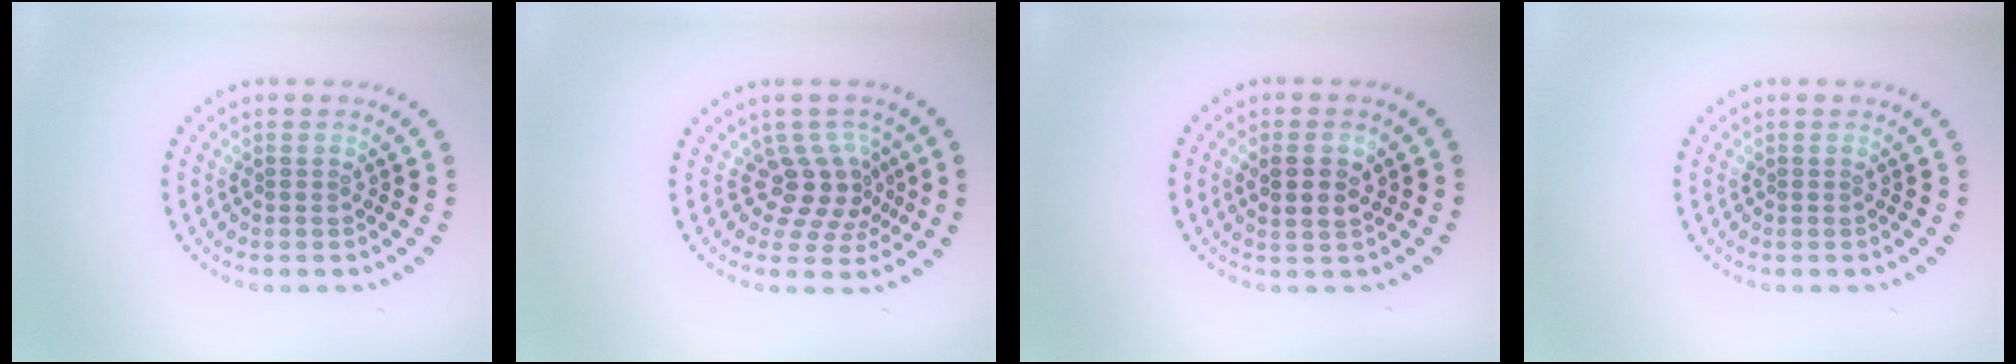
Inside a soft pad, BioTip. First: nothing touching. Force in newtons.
{"total": 3.7, "press": 2.6, "slide": 2.6}
{"total": 2.6, "press": 2.5, "slide": 0.7}
{"total": 0.0}